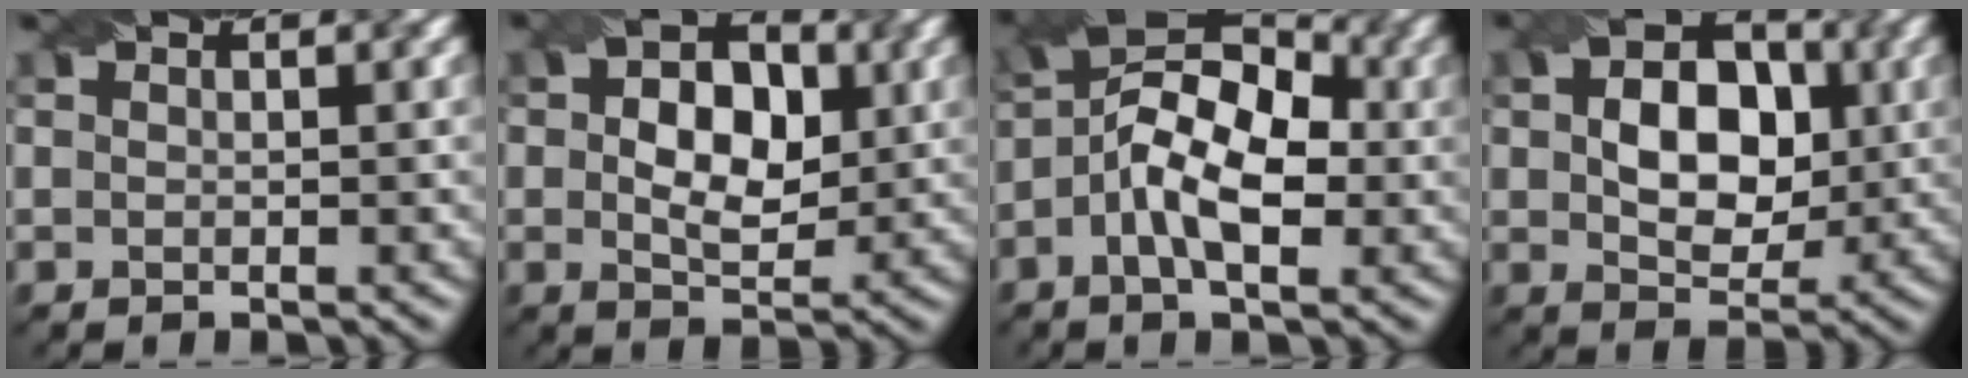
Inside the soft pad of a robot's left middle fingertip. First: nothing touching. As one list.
[{"total": 6.3, "force": [0.5, 4.1, 4.7], "torque": [-0.074, 0.002, 0.006]}, {"total": 8.6, "force": [-0.9, 4.3, 7.3], "torque": [-0.123, 0.024, -0.027]}, {"total": 7.4, "force": [0.6, 5.1, 5.4], "torque": [-0.089, 0.004, 0.006]}]